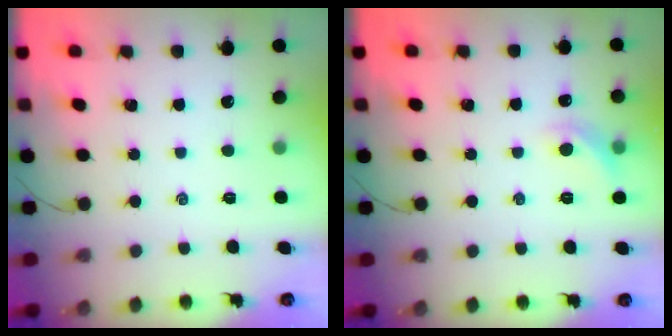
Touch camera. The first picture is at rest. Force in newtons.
{"total": 7.0, "press": 6.9, "slide": 1.3}